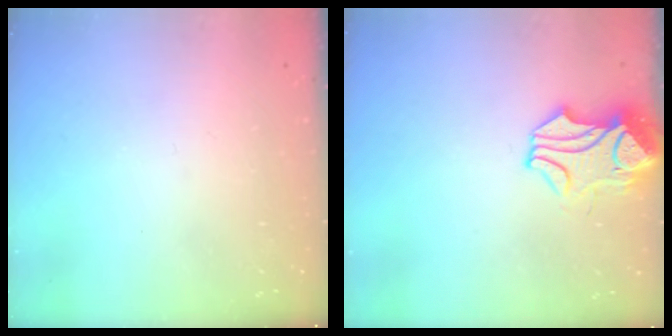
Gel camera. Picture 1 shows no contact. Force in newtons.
{"total": 1.7, "press": 1.2, "slide": 1.2}